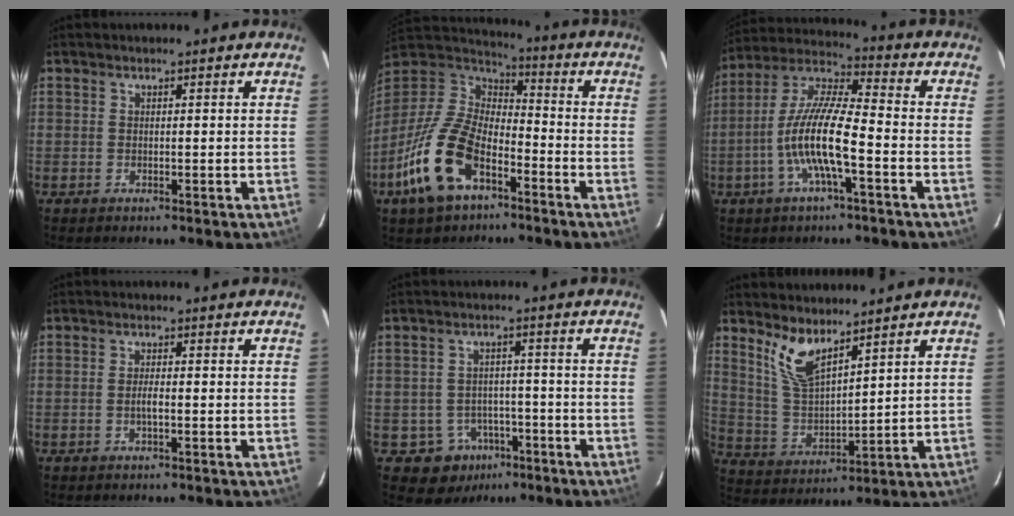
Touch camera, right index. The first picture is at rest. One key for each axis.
{"total": 18.8, "fx": -9.5, "fy": 9.8, "fz": 12.9, "tx": -0.279, "ty": -0.015, "tz": -0.181}
{"total": 12.6, "fx": -4.1, "fy": 2.2, "fz": 11.7, "tx": -0.238, "ty": 0.002, "tz": -0.083}
{"total": 1.5, "fx": -0.5, "fy": 0.2, "fz": 1.4, "tx": -0.029, "ty": 0.001, "tz": -0.010}
{"total": 7.1, "fx": -3.9, "fy": 5.9, "fz": 0.7, "tx": -0.023, "ty": 0.030, "tz": -0.041}
{"total": 8.4, "fx": 6.1, "fy": 2.7, "fz": 5.1, "tx": -0.104, "ty": -0.005, "tz": 0.132}